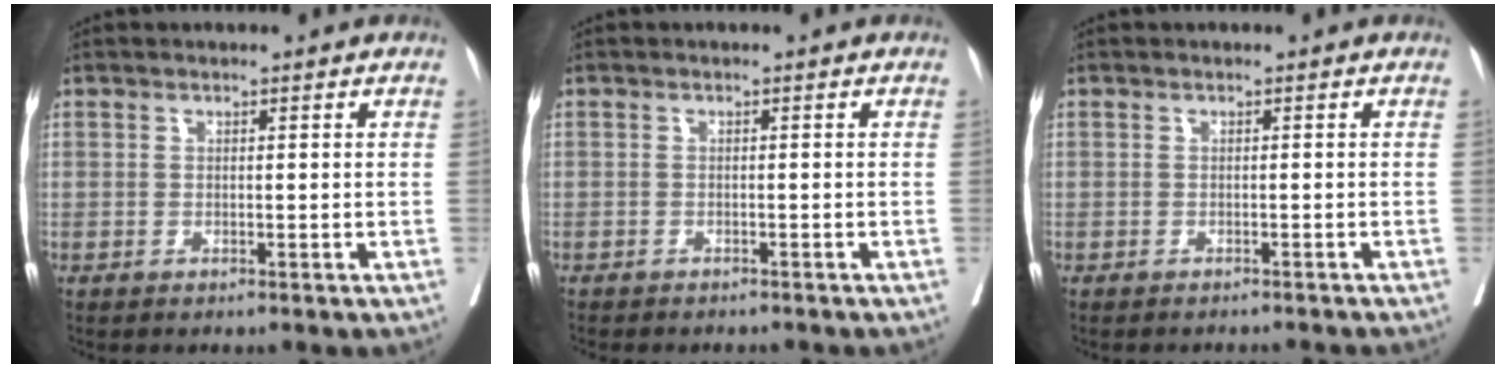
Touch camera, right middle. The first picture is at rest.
{"total": 5.2, "force": [-4.7, 1.1, 1.8], "torque": [-0.021, -0.006, -0.059]}
{"total": 5.6, "force": [-5.4, 0.5, 1.5], "torque": [-0.018, -0.012, -0.058]}